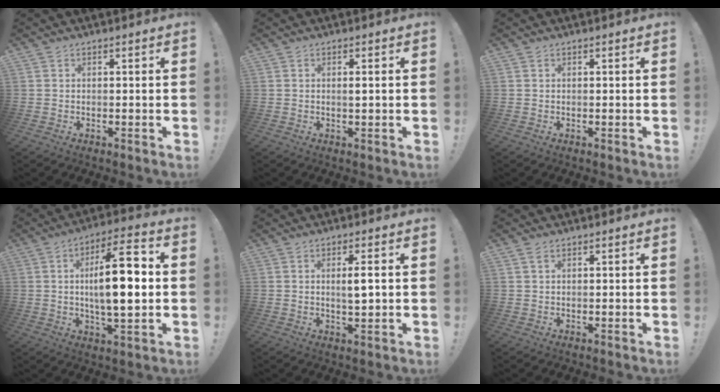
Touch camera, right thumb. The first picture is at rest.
{"total": 0.9, "force": [0.2, 0.0, 0.9], "torque": [-0.001, -0.006, -0.001]}
{"total": 0.0}
{"total": 16.9, "force": [0.7, 5.5, 16.0], "torque": [-0.257, 0.000, -0.002]}
{"total": 4.3, "force": [0.6, 0.9, 4.2], "torque": [-0.054, -0.010, 0.004]}
{"total": 1.8, "force": [1.0, 0.9, 1.2], "torque": [-0.023, 0.003, 0.017]}